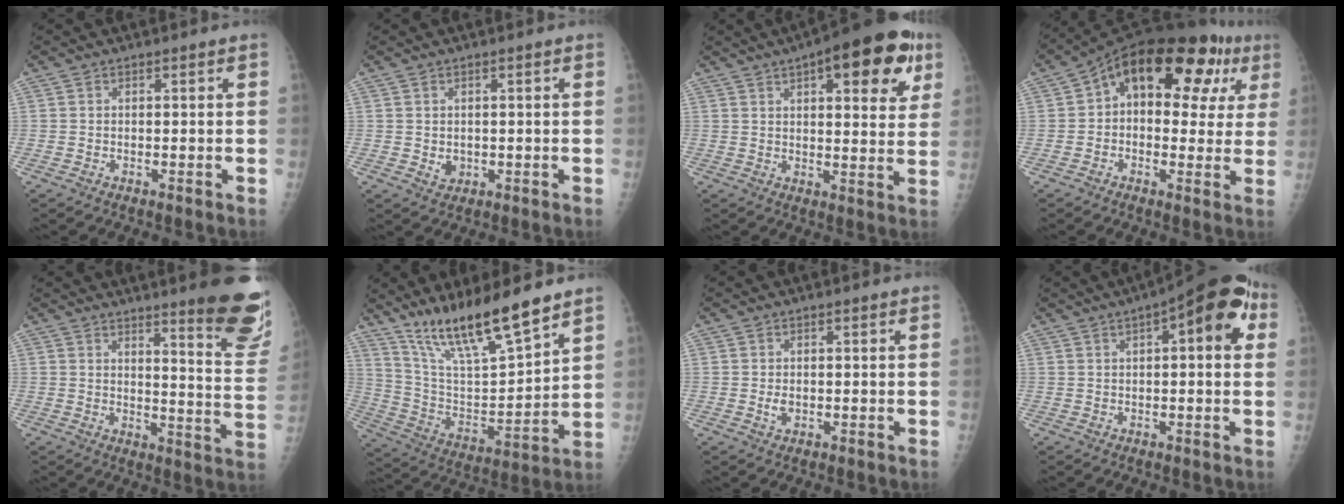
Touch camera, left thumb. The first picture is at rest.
{"total": 2.3, "force": [-0.1, 1.9, 1.3], "torque": [-0.013, -0.001, 0.006]}
{"total": 18.3, "force": [8.3, 6.9, 14.8], "torque": [-0.164, -0.010, 0.104]}
{"total": 19.6, "force": [6.6, 11.3, 14.6], "torque": [-0.161, 0.037, 0.083]}
{"total": 15.4, "force": [10.9, 2.1, 10.7], "torque": [-0.103, -0.085, 0.135]}
{"total": 18.8, "force": [14.2, 3.3, 12.0], "torque": [-0.190, -0.072, 0.266]}
{"total": 1.8, "force": [-0.2, 1.2, 1.3], "torque": [-0.021, -0.001, -0.001]}
{"total": 13.5, "force": [4.4, 4.7, 11.9], "torque": [-0.131, 0.021, 0.049]}